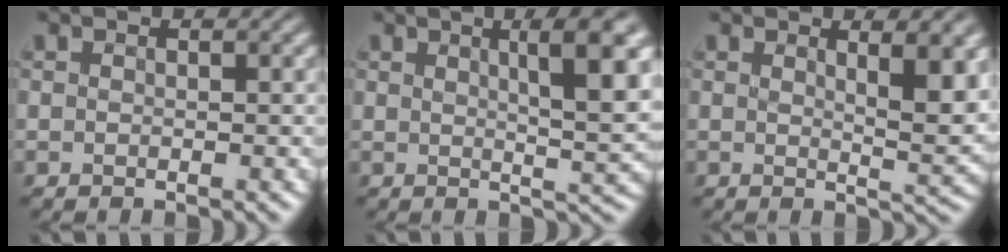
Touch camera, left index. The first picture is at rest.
{"total": 6.3, "force": [2.3, 1.3, 5.8], "torque": [-0.068, 0.005, 0.042]}
{"total": 4.8, "force": [1.8, 1.2, 4.2], "torque": [-0.051, -0.007, 0.033]}